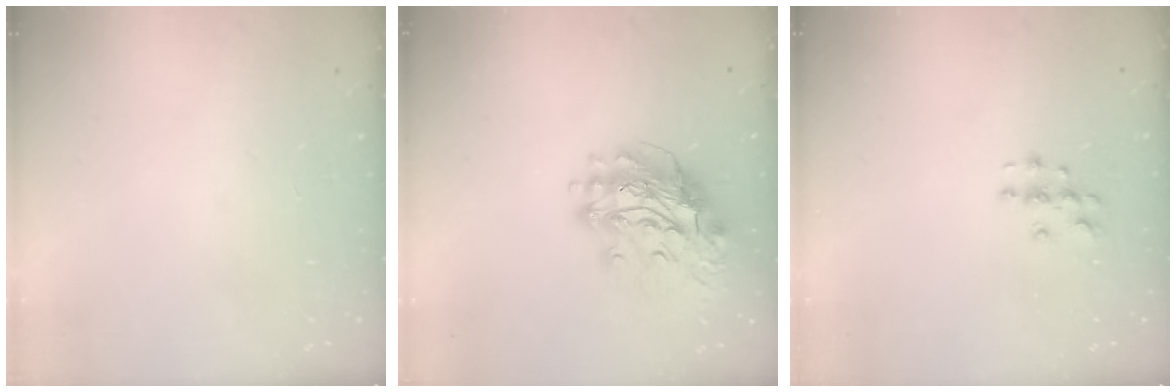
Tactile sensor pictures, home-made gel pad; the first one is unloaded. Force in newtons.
{"total": 16.2, "press": 16.1, "slide": 2.1}
{"total": 4.3, "press": 4.3, "slide": 0.6}